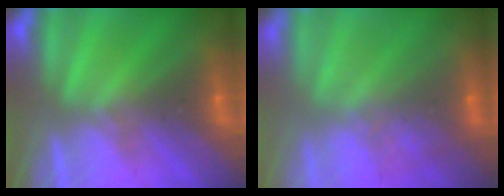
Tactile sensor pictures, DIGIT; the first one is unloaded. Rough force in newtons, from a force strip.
{"total": 7.4}